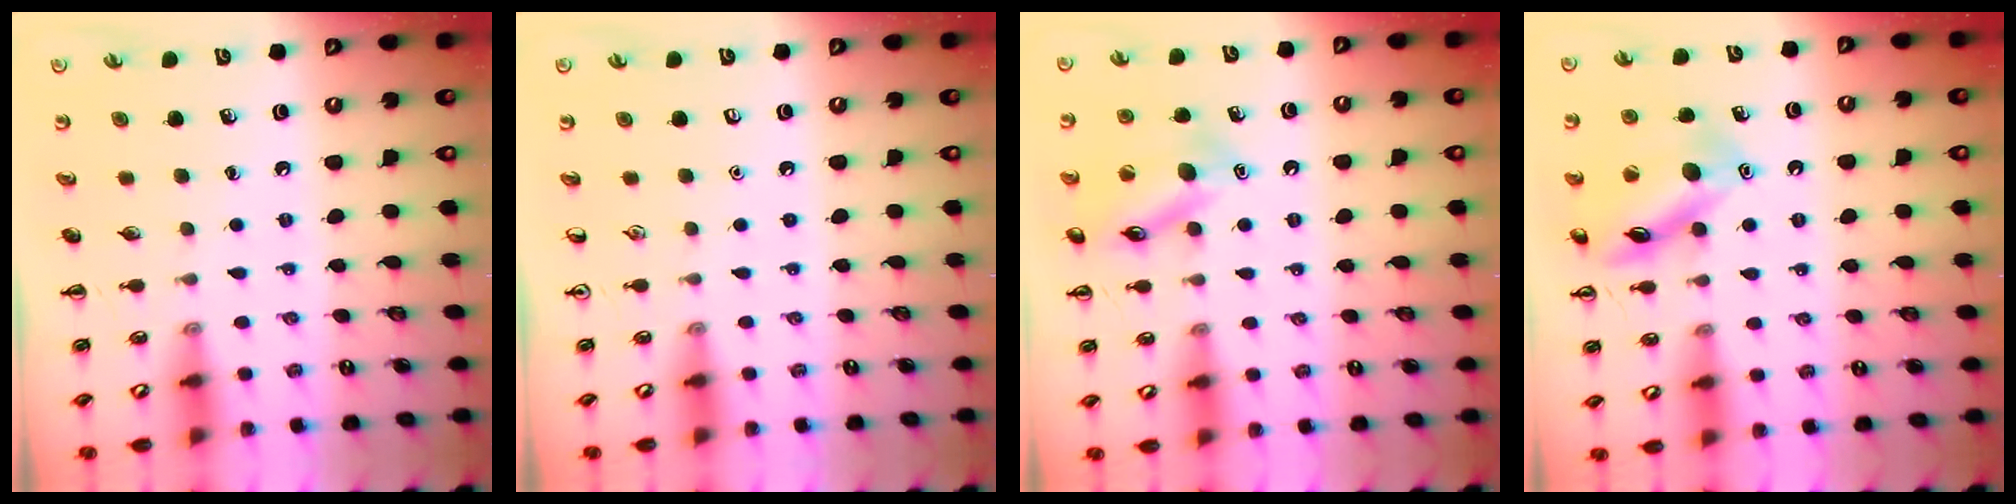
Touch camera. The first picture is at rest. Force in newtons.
{"total": 0.0}
{"total": 13.9, "press": 13.8, "slide": 1.3}
{"total": 13.6, "press": 13.6, "slide": 1.2}